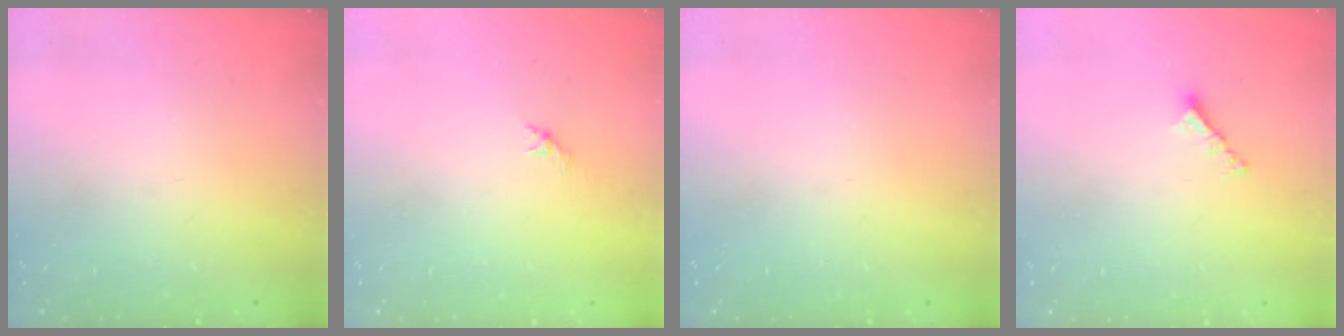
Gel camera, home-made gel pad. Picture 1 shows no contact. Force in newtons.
{"total": 0.0}
{"total": 0.0}
{"total": 2.9, "press": 2.9, "slide": 0.5}